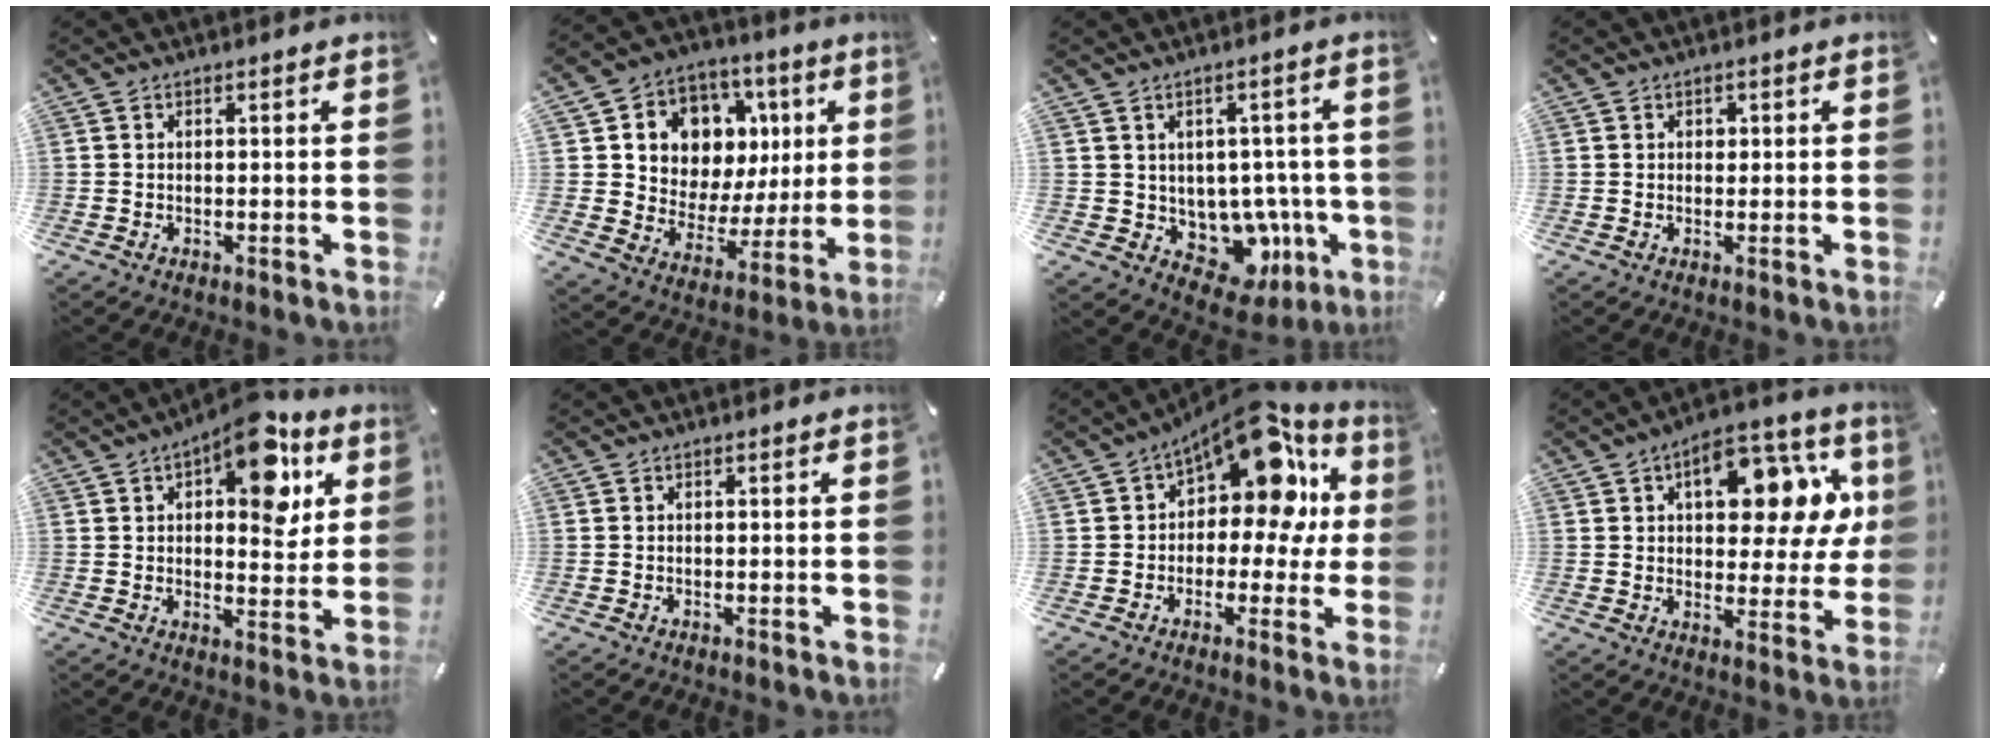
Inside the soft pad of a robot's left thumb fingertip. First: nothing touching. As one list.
[{"total": 10.7, "force": [3.6, 9.6, 3.1], "torque": [-0.044, -0.041, 0.071]}, {"total": 9.2, "force": [-1.4, 7.7, 4.9], "torque": [-0.057, -0.015, -0.004]}, {"total": 1.2, "force": [0.2, 1.1, 0.4], "torque": [0.000, 0.002, 0.001]}, {"total": 14.0, "force": [7.5, 6.7, 9.7], "torque": [-0.127, -0.034, 0.125]}, {"total": 0.0}, {"total": 16.9, "force": [8.3, 9.0, 11.7], "torque": [-0.172, -0.057, 0.141]}, {"total": 17.1, "force": [6.6, 9.3, 12.7], "torque": [-0.158, -0.037, 0.103]}]